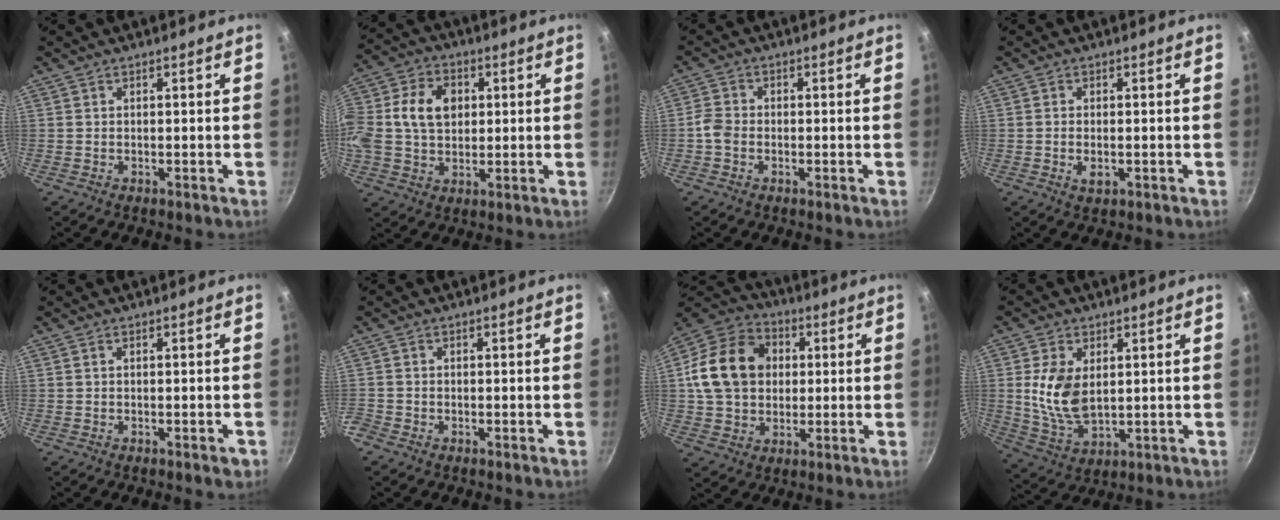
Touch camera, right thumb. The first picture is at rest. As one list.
[{"total": 16.6, "force": [2.4, 12.3, 10.8], "torque": [-0.214, 0.029, 0.033]}, {"total": 3.1, "force": [-1.1, 2.4, 1.6], "torque": [-0.033, 0.014, -0.030]}, {"total": 2.4, "force": [-0.7, 1.2, 2.0], "torque": [-0.038, -0.005, -0.011]}, {"total": 1.7, "force": [-0.6, 0.6, 1.4], "torque": [-0.016, 0.005, -0.006]}, {"total": 2.1, "force": [-1.3, 1.6, 0.6], "torque": [-0.018, 0.002, -0.029]}, {"total": 17.0, "force": [2.4, 13.5, 10.0], "torque": [-0.150, 0.021, 0.032]}, {"total": 10.5, "force": [1.7, 6.4, 8.2], "torque": [-0.157, -0.020, 0.042]}]